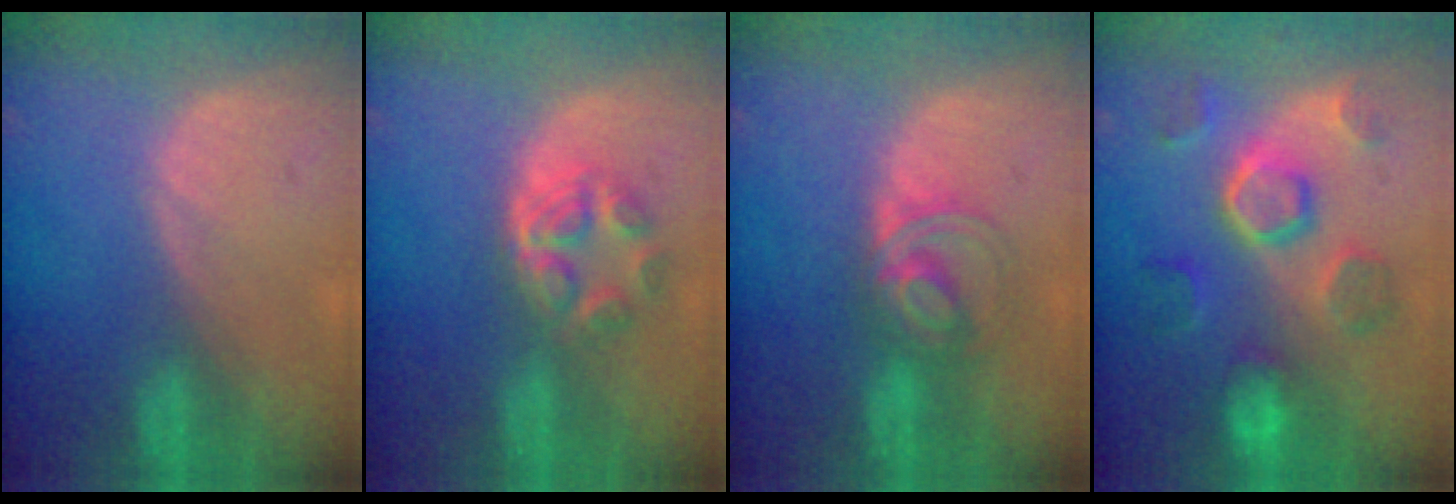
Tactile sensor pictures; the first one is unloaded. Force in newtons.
{"total": 6.3, "press": 5.3, "slide": 3.4}
{"total": 5.5, "press": 5.5, "slide": 0.6}
{"total": 8.7, "press": 8.7, "slide": 0.1}